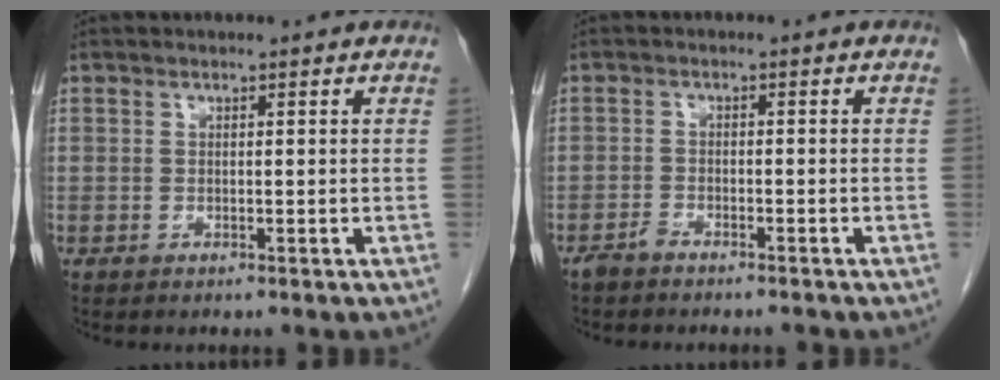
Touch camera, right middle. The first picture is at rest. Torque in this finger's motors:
{"motor_torque": [-0.31, -0.15, 0.02, -0.01]}